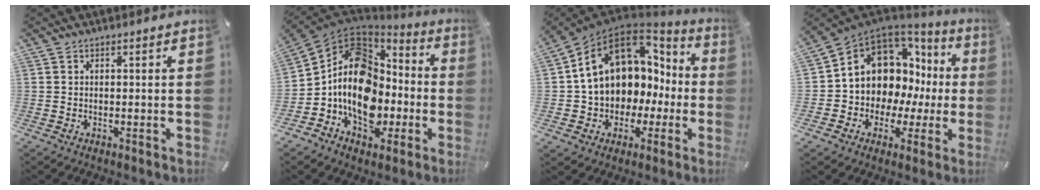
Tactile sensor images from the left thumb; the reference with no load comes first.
{"total": 17.1, "force": [-2.6, 12.9, 10.9], "torque": [-0.215, 0.003, -0.048]}
{"total": 14.2, "force": [3.8, 11.2, 7.9], "torque": [-0.156, -0.026, 0.067]}
{"total": 10.5, "force": [3.3, 9.1, 4.0], "torque": [-0.078, -0.049, 0.069]}